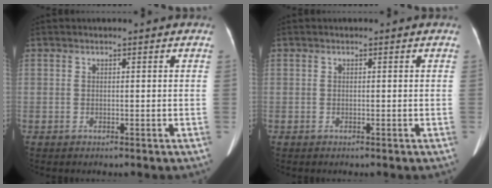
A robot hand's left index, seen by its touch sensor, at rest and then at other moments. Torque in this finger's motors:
{"motor_torque": [0.00, 0.00, 0.00, 0.00]}